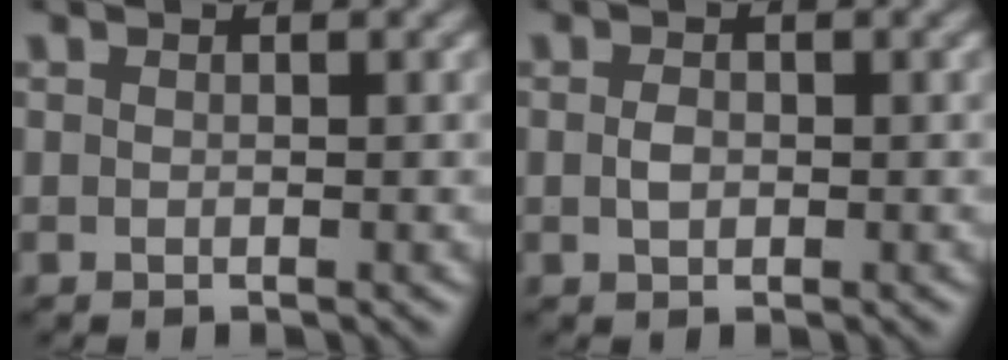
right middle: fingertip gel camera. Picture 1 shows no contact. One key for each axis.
{"total": 1.3, "fx": 0.0, "fy": 0.9, "fz": 0.9, "tx": -0.021, "ty": 0.000, "tz": -0.002}